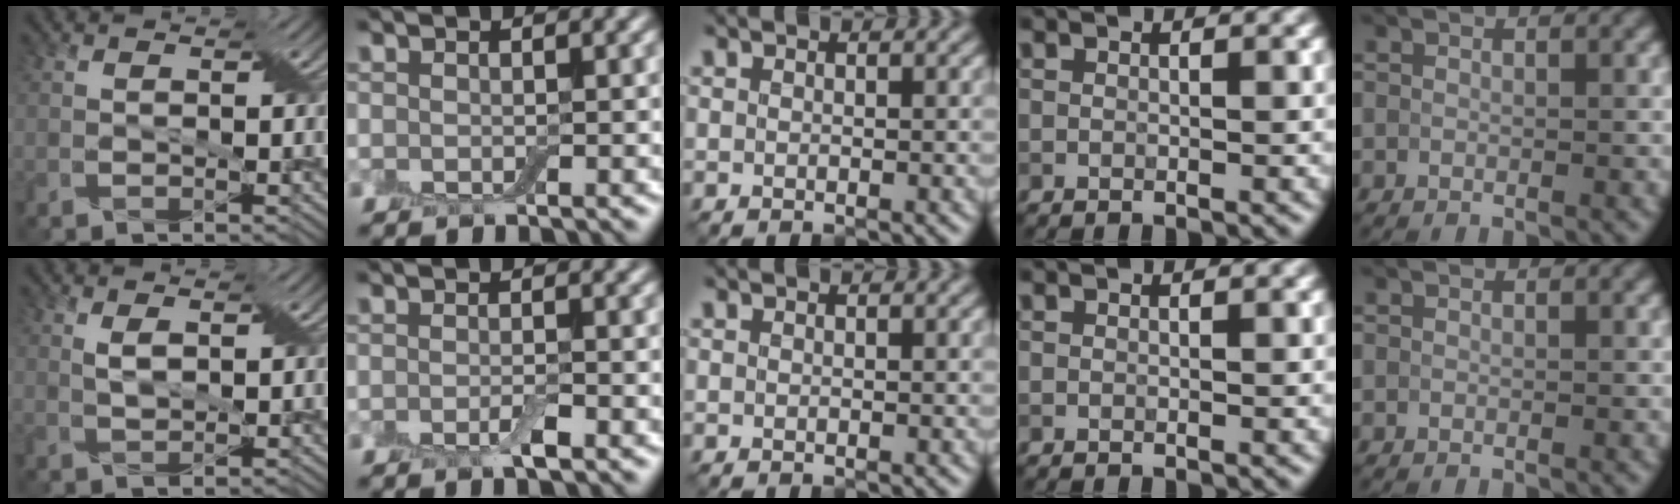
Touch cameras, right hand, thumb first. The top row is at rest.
{"thumb": {"total": 2.2, "force": [0.8, 0.8, 1.8], "torque": [-0.045, 0.003, 0.017]}, "index": {"total": 1.4, "force": [-0.6, 0.2, 1.2], "torque": [-0.022, -0.004, -0.014]}}